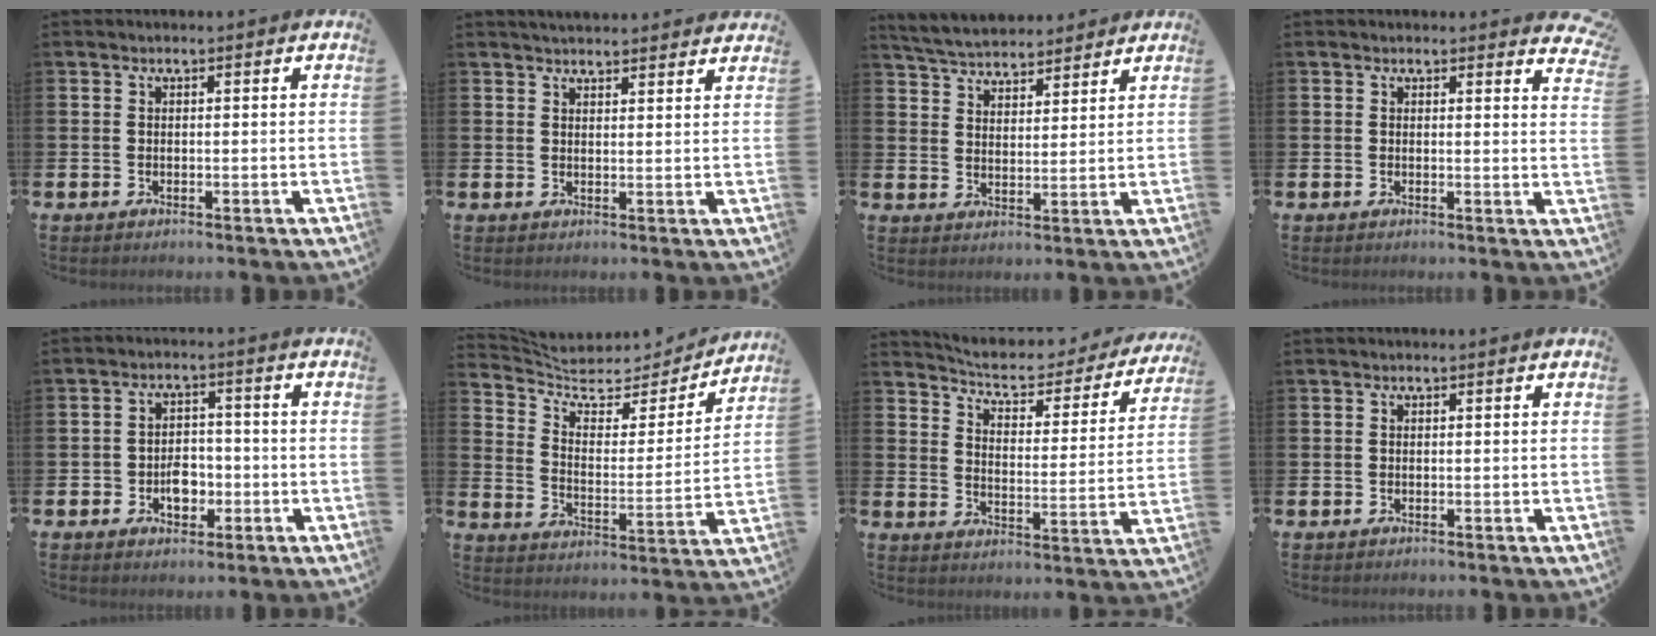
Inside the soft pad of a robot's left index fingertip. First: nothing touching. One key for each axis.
{"total": 3.3, "fx": 3.2, "fy": 0.4, "fz": 0.2, "tx": -0.001, "ty": -0.018, "tz": 0.057}
{"total": 5.2, "fx": 5.1, "fy": 1.1, "fz": 0.4, "tx": -0.032, "ty": -0.026, "tz": 0.092}
{"total": 2.1, "fx": 2.0, "fy": 0.4, "fz": 0.0, "tx": 0.012, "ty": -0.015, "tz": 0.033}
{"total": 3.7, "fx": -1.3, "fy": 2.8, "fz": 2.1, "tx": -0.035, "ty": 0.003, "tz": -0.029}
{"total": 6.9, "fx": 5.9, "fy": 2.9, "fz": 2.1, "tx": -0.073, "ty": -0.049, "tz": 0.095}
{"total": 5.8, "fx": 5.4, "fy": 1.3, "fz": 1.6, "tx": -0.058, "ty": -0.044, "tz": 0.086}
{"total": 0.0}